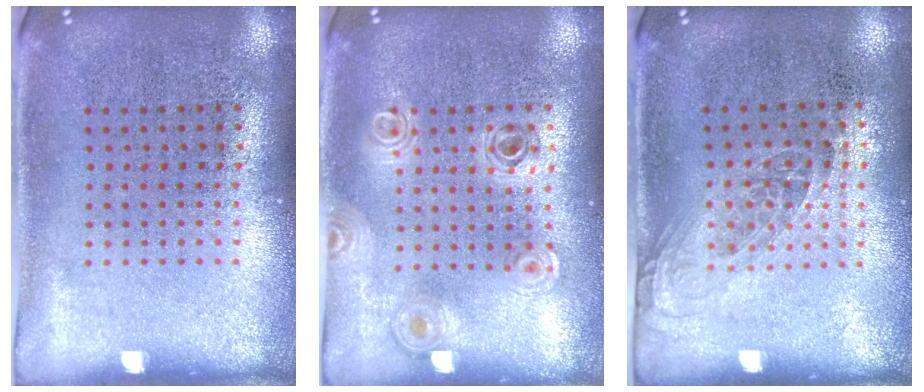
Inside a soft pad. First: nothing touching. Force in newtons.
{"total": 0.9, "press": 0.9, "slide": 0.1}
{"total": 1.0, "press": 0.9, "slide": 0.6}